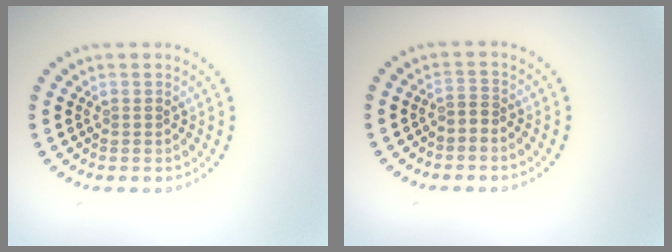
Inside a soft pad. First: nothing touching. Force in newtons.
{"total": 0.8, "press": 0.6, "slide": 0.5}